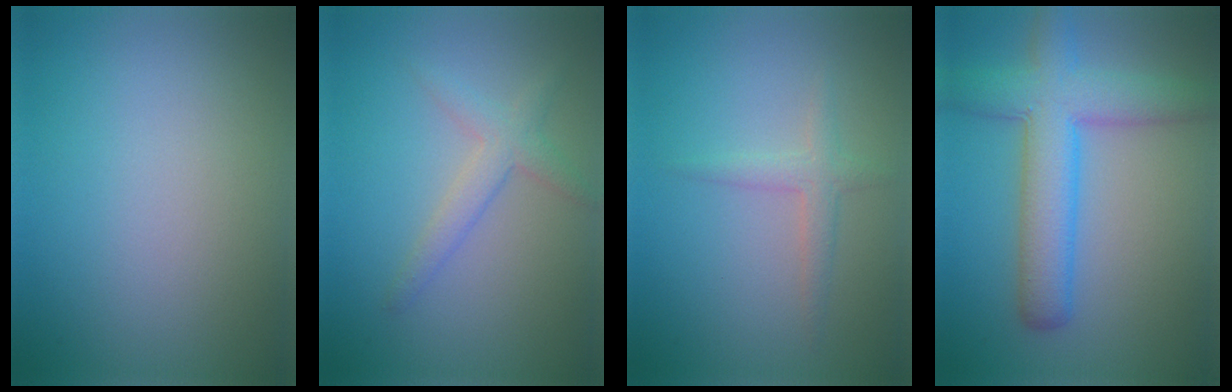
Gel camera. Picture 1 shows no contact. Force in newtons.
{"total": 2.4, "press": 2.4, "slide": 0.2}
{"total": 1.7, "press": 1.7, "slide": 0.1}
{"total": 6.8, "press": 6.8, "slide": 0.3}